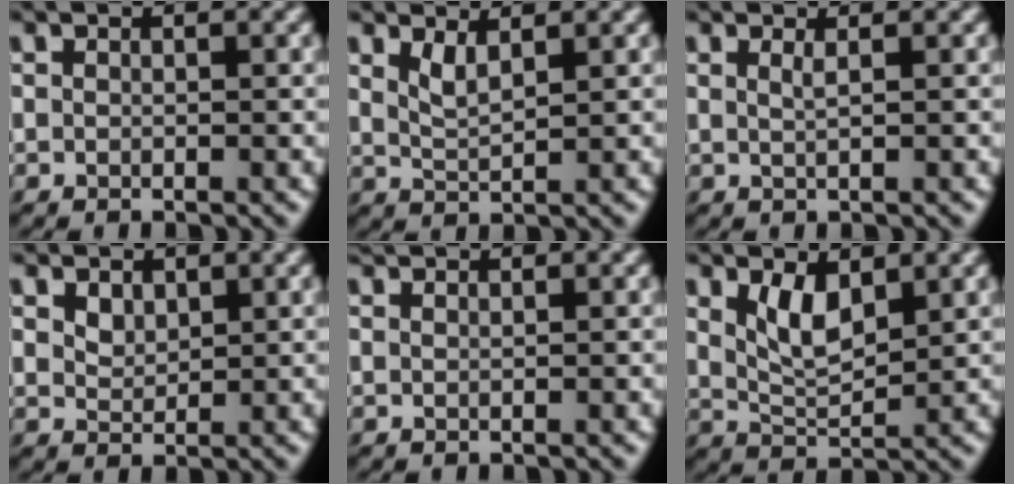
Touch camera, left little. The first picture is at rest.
{"total": 1.4, "force": [0.9, -0.5, 1.0], "torque": [-0.024, -0.004, 0.017]}
{"total": 1.2, "force": [0.3, -1.1, 0.3], "torque": [-0.008, 0.000, 0.005]}
{"total": 2.4, "force": [1.4, 1.4, 1.3], "torque": [-0.046, -0.005, 0.034]}
{"total": 1.2, "force": [1.1, -0.3, 0.1], "torque": [-0.009, 0.008, 0.021]}
{"total": 2.8, "force": [1.3, 0.5, 2.4], "torque": [-0.051, -0.005, 0.022]}